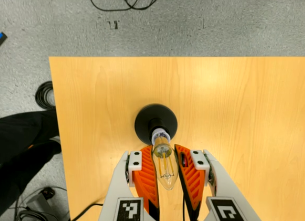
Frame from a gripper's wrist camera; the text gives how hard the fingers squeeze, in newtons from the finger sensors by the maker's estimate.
{"total": 19.5, "left": 21.0, "right": 17.9}